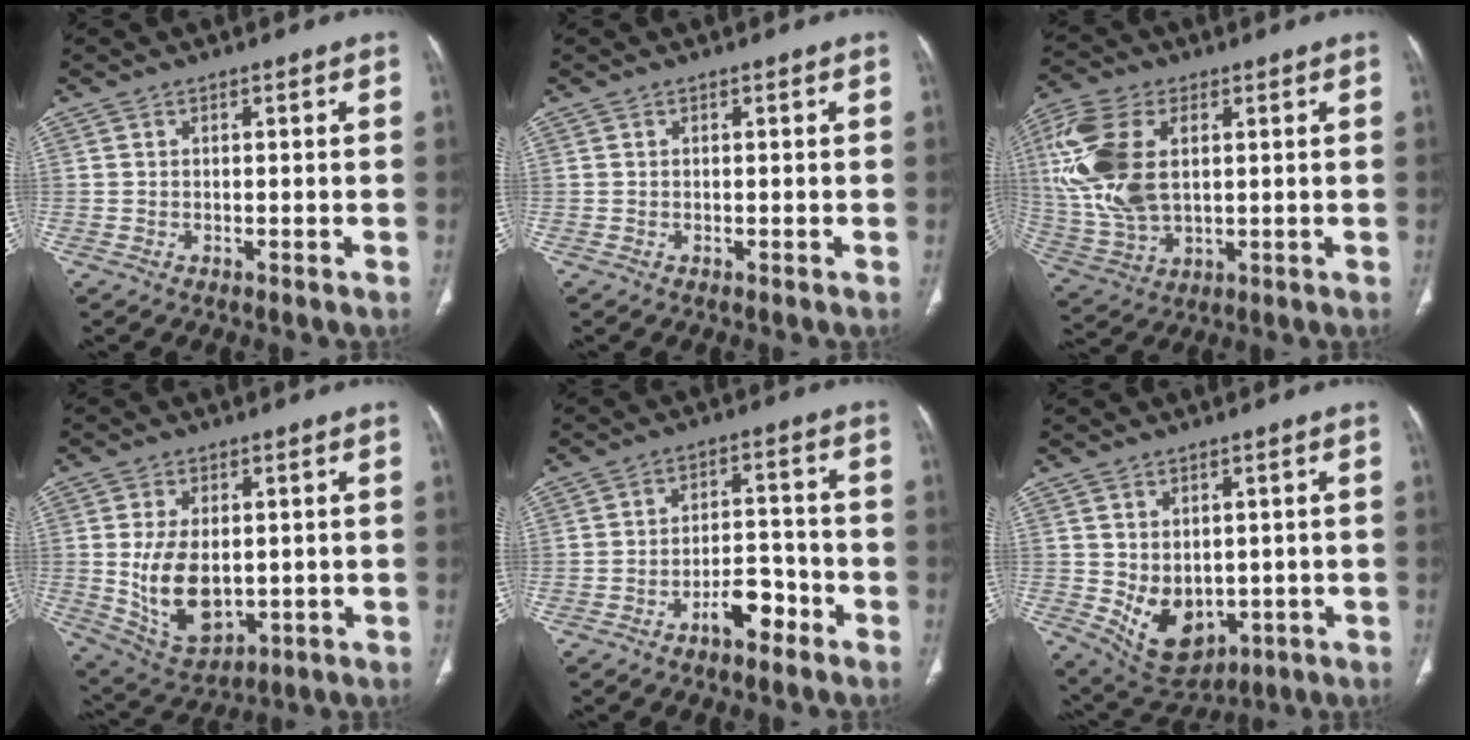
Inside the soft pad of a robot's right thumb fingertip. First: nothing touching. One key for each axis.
{"total": 0.0}
{"total": 17.4, "fx": 3.3, "fy": 10.0, "fz": 13.8, "tx": -0.315, "ty": -0.003, "tz": 0.068}
{"total": 12.0, "fx": -0.1, "fy": 7.4, "fz": 9.5, "tx": -0.156, "ty": -0.011, "tz": 0.024}
{"total": 6.6, "fx": -4.0, "fy": 3.2, "fz": 4.2, "tx": -0.052, "ty": 0.038, "tz": -0.064}
{"total": 10.0, "fx": -1.0, "fy": 7.2, "fz": 6.9, "tx": -0.089, "ty": -0.010, "tz": 0.016}